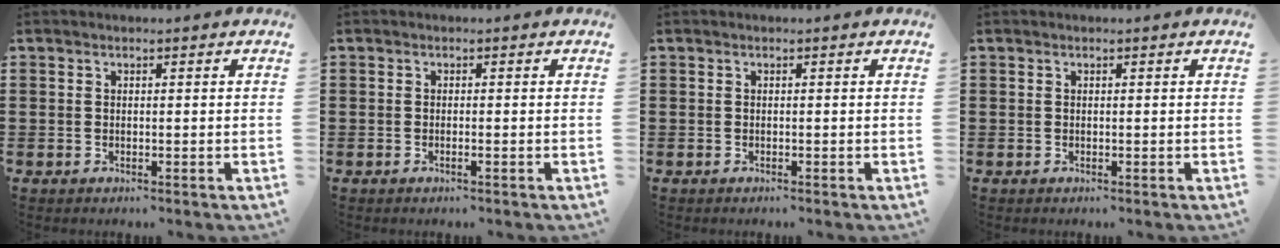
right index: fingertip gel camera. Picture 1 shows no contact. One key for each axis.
{"total": 0.6, "fx": -0.4, "fy": 0.0, "fz": 0.4, "tx": -0.008, "ty": -0.001, "tz": -0.008}
{"total": 0.0}
{"total": 0.0}